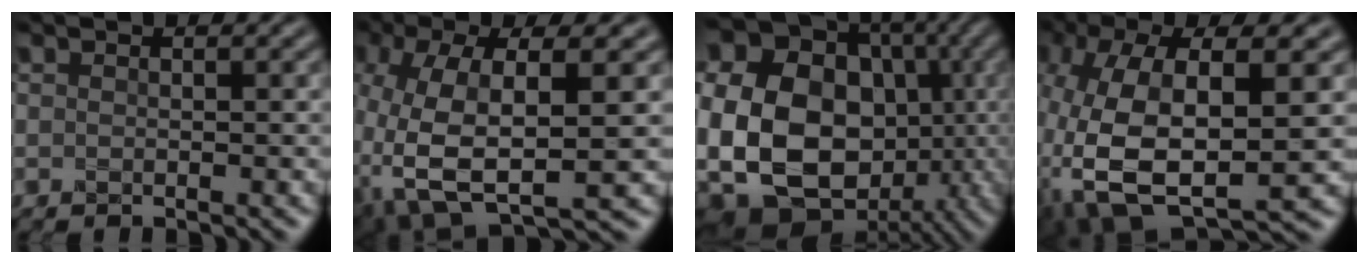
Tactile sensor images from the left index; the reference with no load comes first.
{"total": 11.6, "force": [-2.0, 5.0, 10.3], "torque": [-0.223, -0.006, -0.035]}
{"total": 23.1, "force": [-1.7, 19.5, 12.3], "torque": [-0.257, -0.004, -0.072]}
{"total": 14.0, "force": [-0.9, 6.6, 12.3], "torque": [-0.274, -0.003, -0.013]}